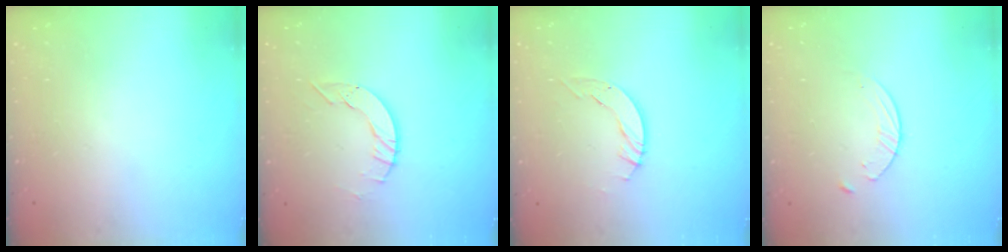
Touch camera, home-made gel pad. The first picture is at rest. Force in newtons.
{"total": 5.5, "press": 5.5, "slide": 0.2}
{"total": 4.9, "press": 4.9, "slide": 0.5}
{"total": 4.3, "press": 4.3, "slide": 0.5}